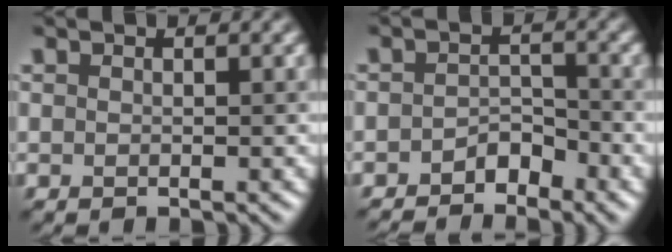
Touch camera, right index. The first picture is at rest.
{"total": 2.2, "force": [-2.0, 0.7, 0.5], "torque": [-0.017, 0.002, -0.036]}